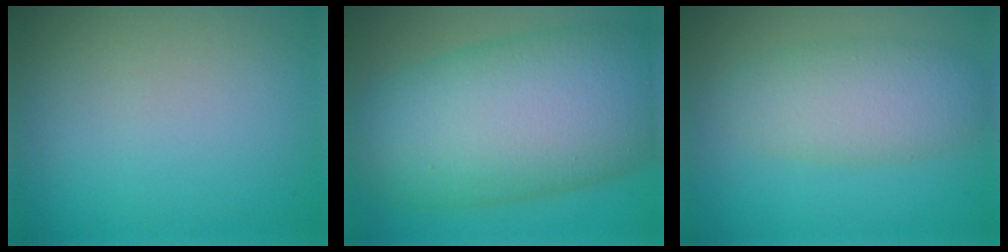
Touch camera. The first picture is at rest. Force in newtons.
{"total": 13.7, "press": 13.7, "slide": 0.5}
{"total": 4.5, "press": 4.5, "slide": 0.4}